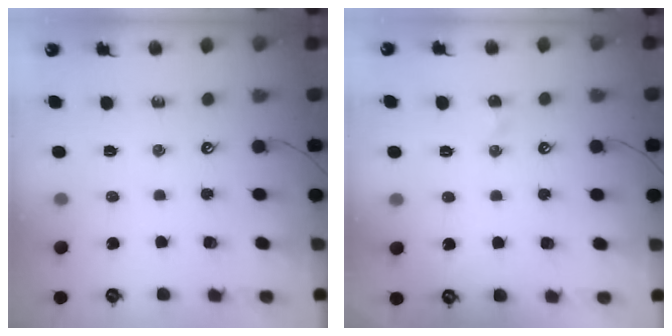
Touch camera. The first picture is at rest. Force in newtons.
{"total": 2.5, "press": 2.4, "slide": 0.7}